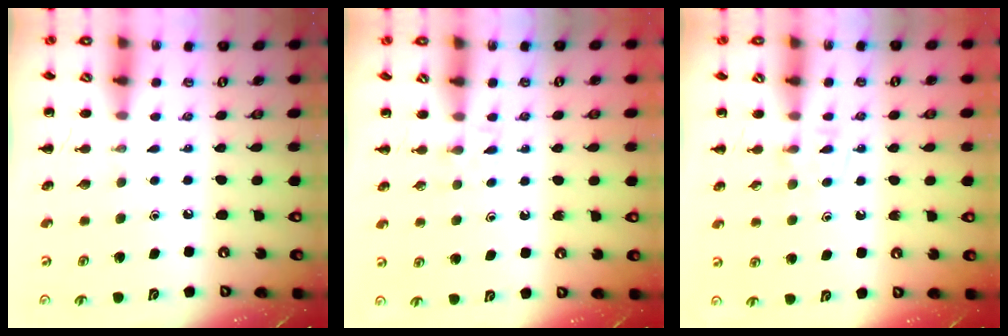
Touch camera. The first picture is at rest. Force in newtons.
{"total": 2.2, "press": 2.0, "slide": 1.0}
{"total": 3.5, "press": 3.2, "slide": 1.4}